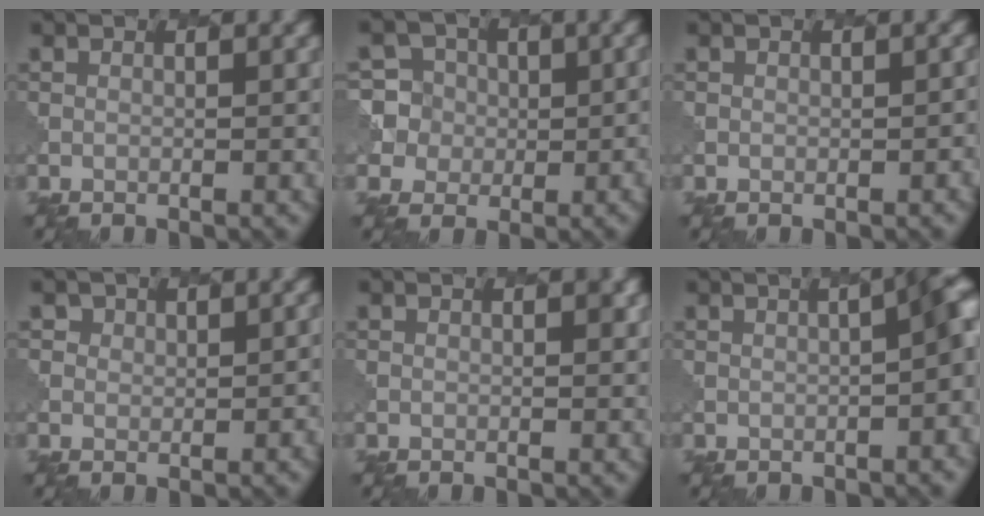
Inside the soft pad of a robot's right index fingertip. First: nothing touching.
{"total": 8.9, "force": [0.8, 8.6, 2.2], "torque": [-0.050, 0.031, -0.002]}
{"total": 2.8, "force": [-0.8, 2.1, 1.7], "torque": [-0.003, 0.000, -0.002]}
{"total": 2.5, "force": [1.0, 2.2, 0.7], "torque": [0.003, 0.002, 0.006]}
{"total": 0.6, "force": [0.3, 0.1, 0.5], "torque": [-0.007, 0.000, 0.000]}
{"total": 6.5, "force": [-0.5, 1.9, 6.3], "torque": [-0.053, 0.013, -0.008]}